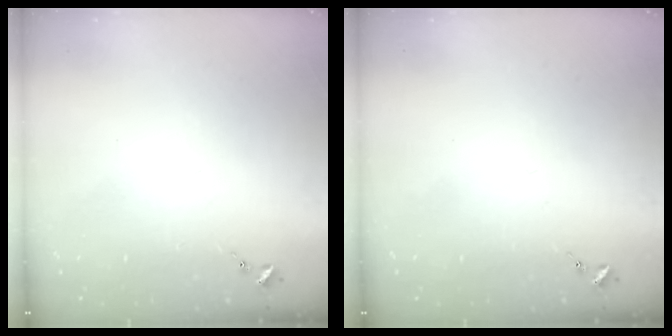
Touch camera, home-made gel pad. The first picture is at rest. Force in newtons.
{"total": 0.0}